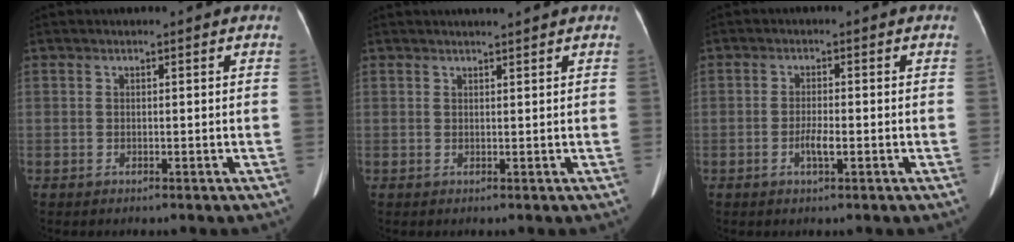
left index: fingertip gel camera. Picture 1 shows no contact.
{"total": 2.7, "force": [2.5, -0.2, 1.0], "torque": [-0.013, 0.011, 0.036]}
{"total": 2.4, "force": [-1.0, 0.4, 2.2], "torque": [-0.044, -0.001, -0.018]}